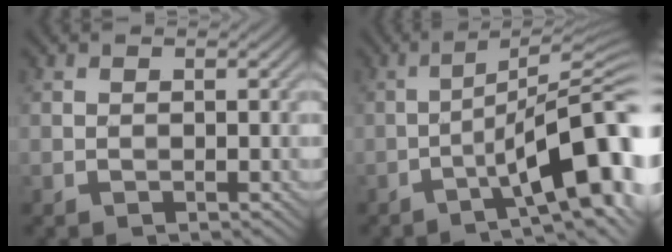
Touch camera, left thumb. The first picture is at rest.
{"total": 13.3, "force": [-5.2, 2.9, 11.9], "torque": [-0.165, 0.025, -0.080]}